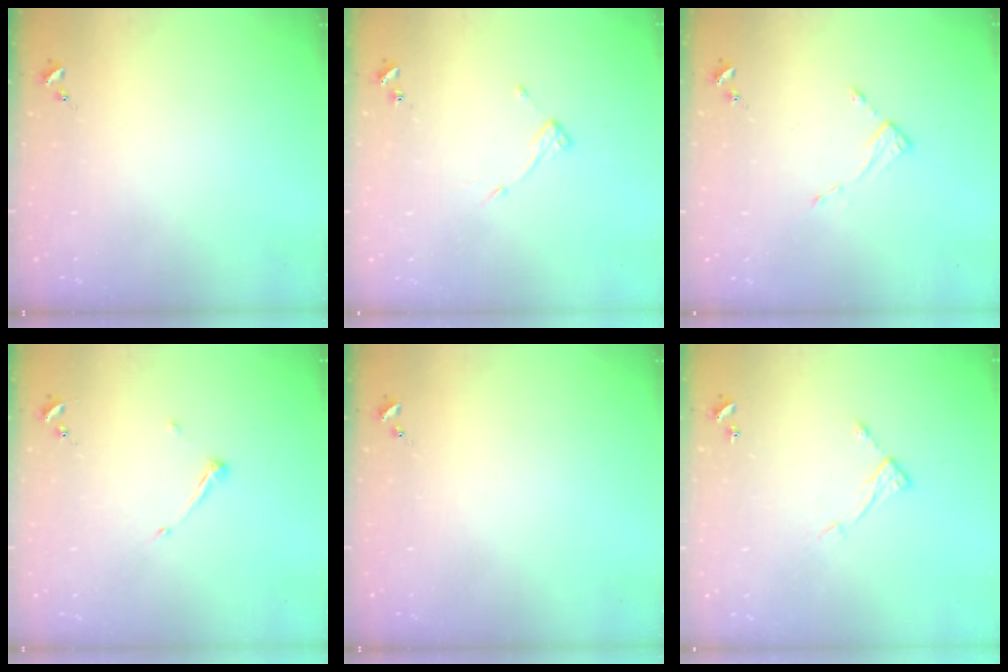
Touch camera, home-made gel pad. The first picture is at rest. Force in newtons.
{"total": 7.5, "press": 7.5, "slide": 0.5}
{"total": 2.6, "press": 2.6, "slide": 0.3}
{"total": 5.8, "press": 5.8, "slide": 0.7}
{"total": 0.0}
{"total": 6.4, "press": 6.4, "slide": 0.3}